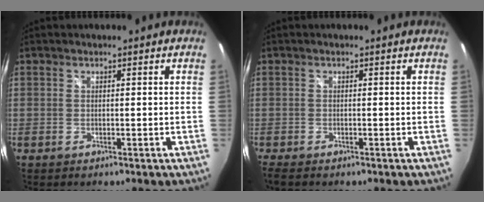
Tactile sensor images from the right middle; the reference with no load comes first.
{"total": 2.0, "force": [-1.7, -0.1, 1.0], "torque": [-0.019, -0.016, -0.030]}